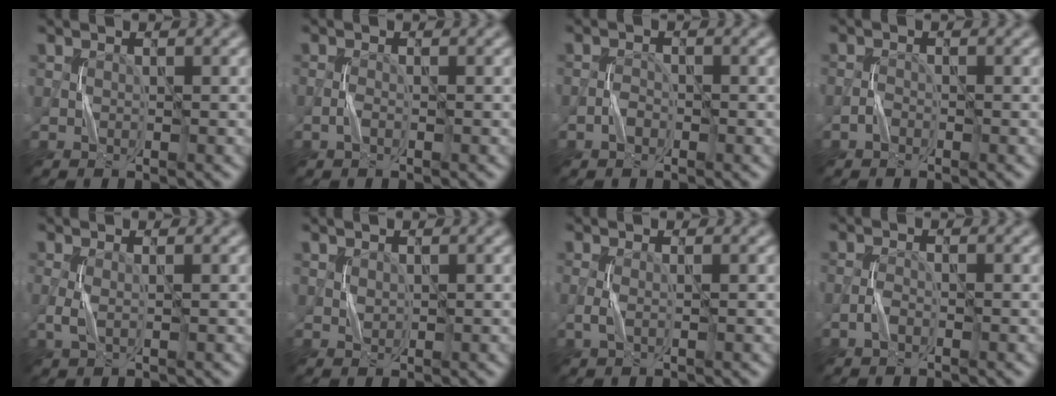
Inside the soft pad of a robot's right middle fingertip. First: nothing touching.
{"total": 0.7, "force": [-0.5, 0.0, 0.4], "torque": [-0.015, 0.003, -0.011]}
{"total": 0.8, "force": [-0.6, 0.4, 0.2], "torque": [-0.008, 0.004, -0.013]}
{"total": 0.6, "force": [-0.6, 0.1, 0.2], "torque": [-0.005, 0.004, -0.013]}
{"total": 1.1, "force": [0.0, 0.2, 1.1], "torque": [-0.035, 0.000, 0.000]}
{"total": 0.6, "force": [0.5, 0.3, 0.0], "torque": [-0.005, -0.002, 0.014]}
{"total": 0.8, "force": [-0.3, 0.0, 0.8], "torque": [-0.026, 0.001, -0.006]}
{"total": 1.0, "force": [-0.7, 0.2, 0.6], "torque": [-0.016, 0.004, -0.016]}